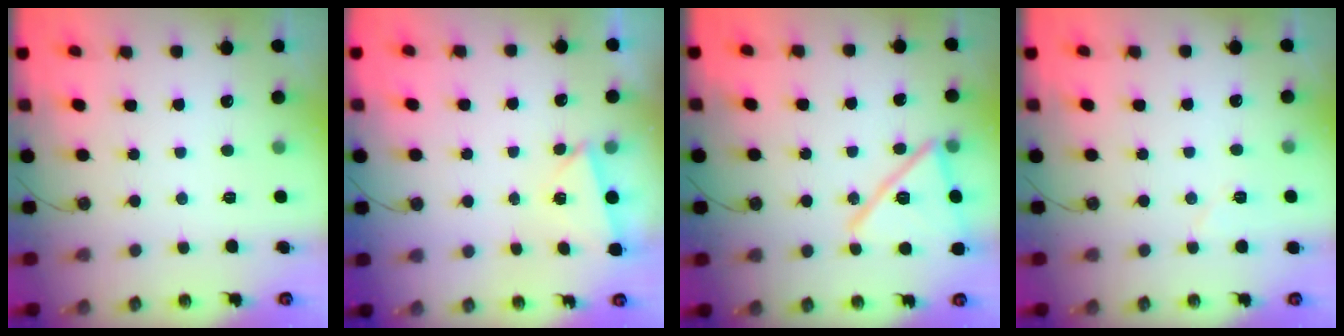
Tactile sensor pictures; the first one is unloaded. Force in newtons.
{"total": 3.0, "press": 2.4, "slide": 1.7}
{"total": 16.4, "press": 16.4, "slide": 0.7}
{"total": 5.0, "press": 4.4, "slide": 2.3}